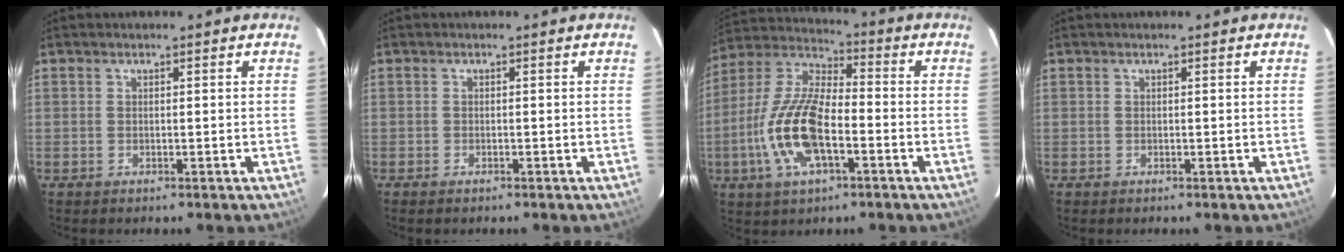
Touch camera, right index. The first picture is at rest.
{"total": 1.0, "force": [-0.9, 0.3, 0.3], "torque": [-0.007, -0.004, -0.017]}
{"total": 15.9, "force": [-4.8, 6.4, 13.8], "torque": [-0.292, -0.003, -0.096]}
{"total": 0.0}